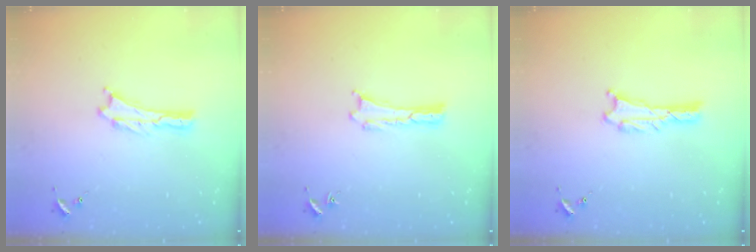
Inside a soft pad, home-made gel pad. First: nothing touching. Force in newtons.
{"total": 0.0}
{"total": 0.8, "press": 0.8, "slide": 0.1}